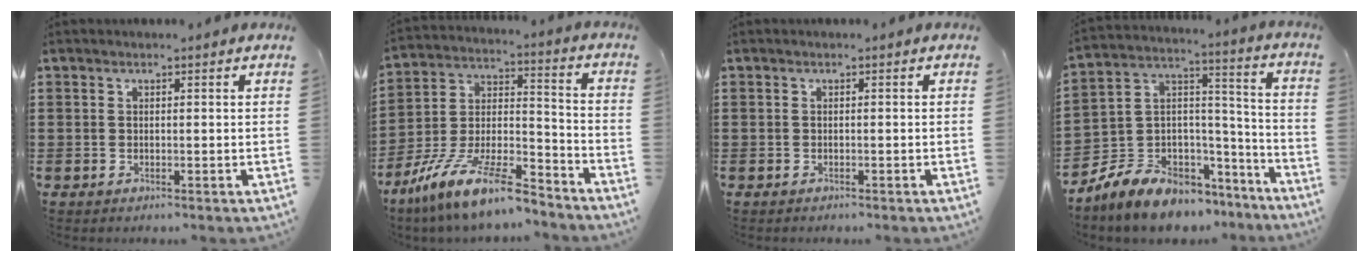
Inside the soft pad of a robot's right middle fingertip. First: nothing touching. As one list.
[{"total": 13.4, "force": [-11.1, 1.8, 7.3], "torque": [-0.134, 0.028, -0.212]}, {"total": 0.6, "force": [-0.6, 0.2, 0.1], "torque": [-0.003, -0.001, -0.013]}, {"total": 7.6, "force": [-6.0, 4.4, 1.5], "torque": [-0.058, -0.003, -0.120]}]